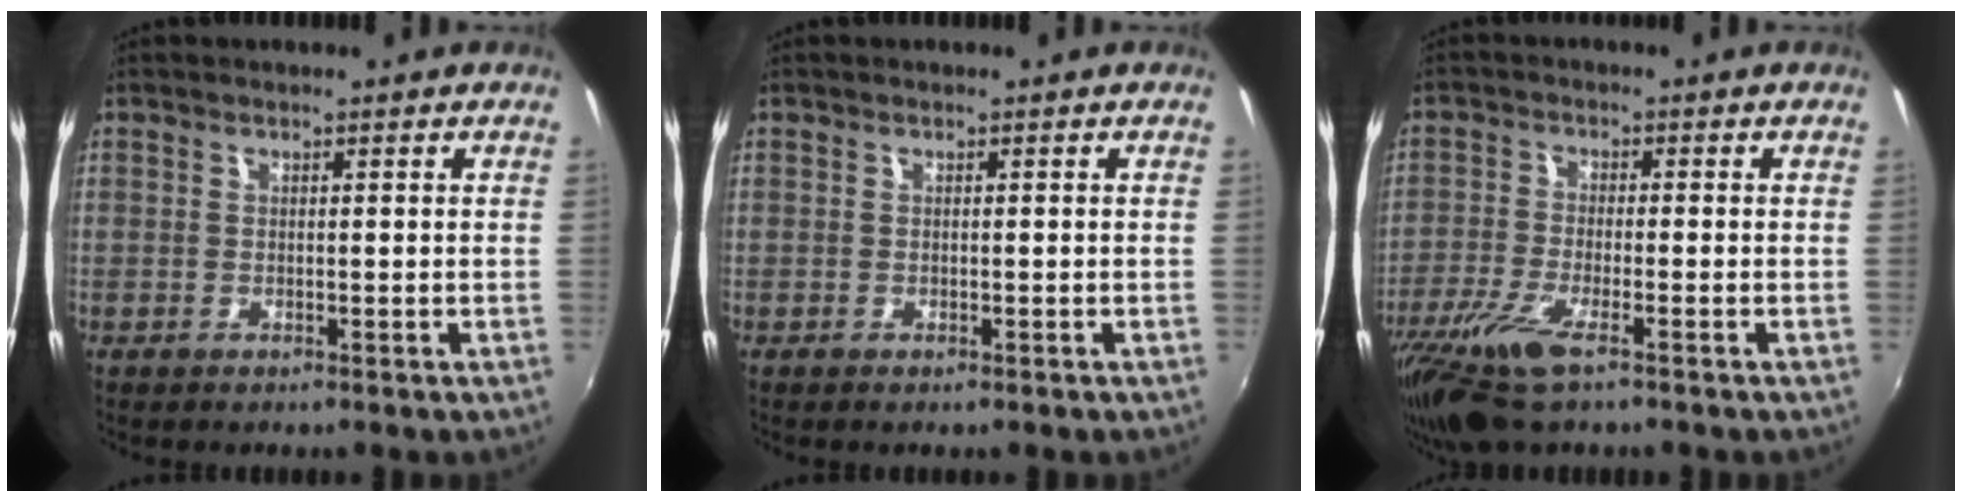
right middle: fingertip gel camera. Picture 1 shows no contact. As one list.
[{"total": 0.0}, {"total": 10.4, "force": [-6.8, 2.3, 7.4], "torque": [-0.170, -0.037, -0.133]}]